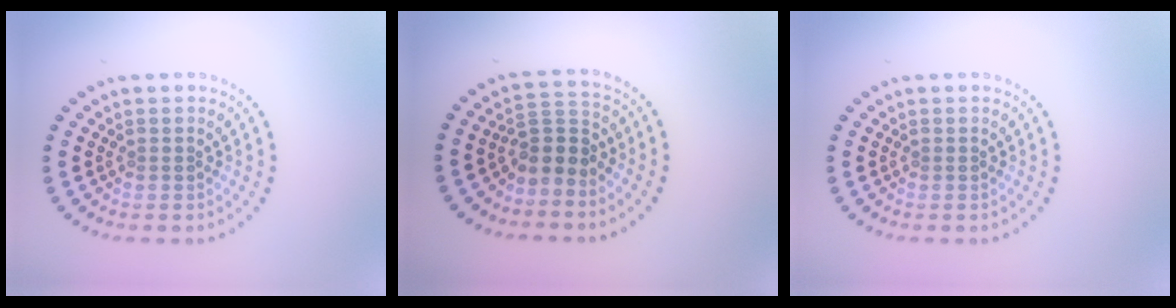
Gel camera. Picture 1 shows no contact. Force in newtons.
{"total": 2.7, "press": 2.1, "slide": 1.7}
{"total": 0.0}